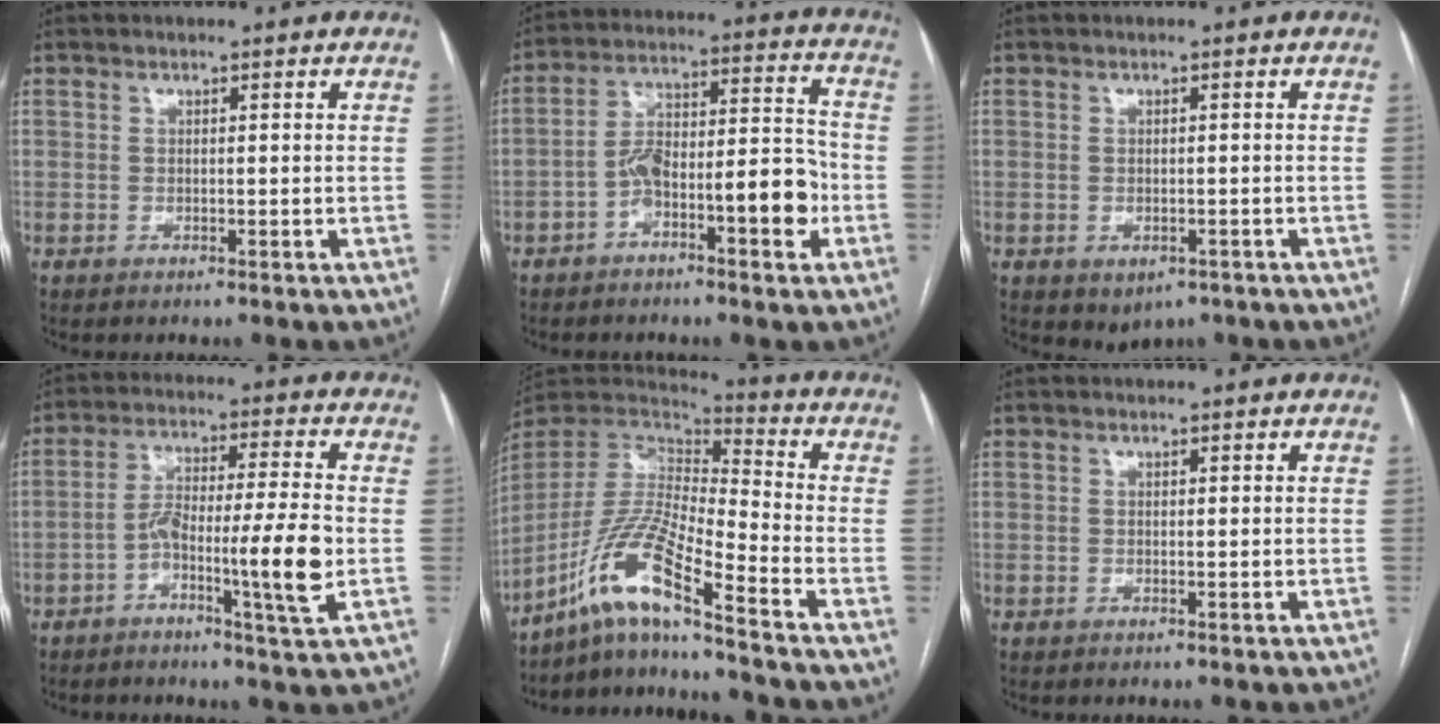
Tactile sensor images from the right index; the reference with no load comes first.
{"total": 11.9, "force": [-4.4, 3.3, 10.5], "torque": [-0.168, 0.039, -0.067]}
{"total": 3.3, "force": [-1.7, 2.3, 1.7], "torque": [-0.020, -0.002, -0.011]}
{"total": 10.6, "force": [-3.2, -0.1, 10.1], "torque": [-0.183, 0.008, -0.056]}
{"total": 13.6, "force": [-10.2, -0.6, 9.0], "torque": [-0.187, 0.000, -0.196]}
{"total": 0.0}